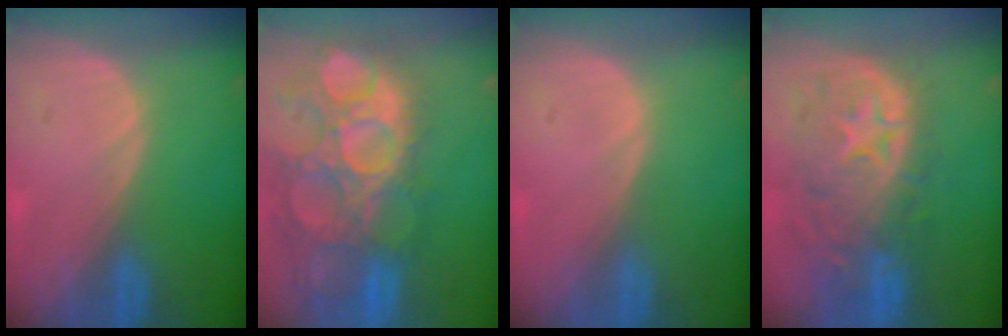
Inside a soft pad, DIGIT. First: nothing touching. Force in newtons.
{"total": 15.0, "press": 12.6, "slide": 8.1}
{"total": 0.0}
{"total": 11.0, "press": 9.7, "slide": 5.2}